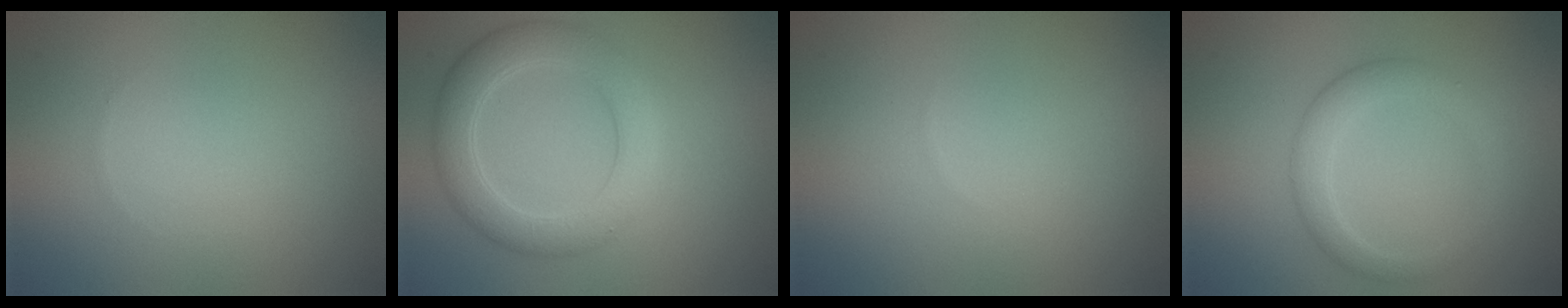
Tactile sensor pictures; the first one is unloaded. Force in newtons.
{"total": 4.9, "press": 4.9, "slide": 0.2}
{"total": 0.0}
{"total": 2.9, "press": 2.9, "slide": 0.4}